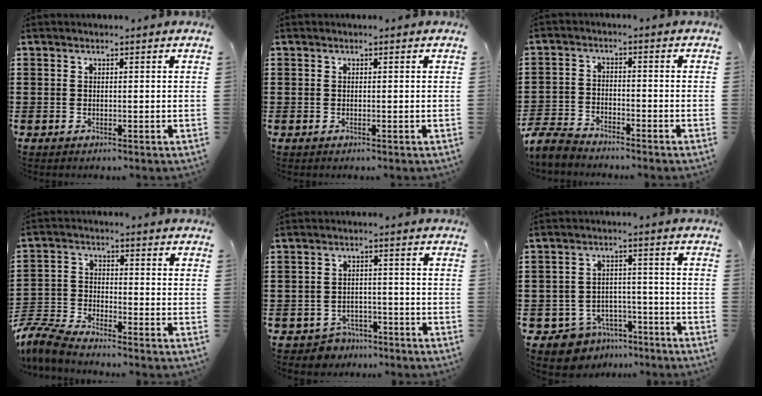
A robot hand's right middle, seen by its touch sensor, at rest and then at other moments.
{"total": 0.0}
{"total": 4.5, "force": [-4.4, 0.9, 0.9], "torque": [-0.045, -0.004, -0.098]}
{"total": 6.6, "force": [-6.3, 0.8, 1.7], "torque": [-0.056, -0.002, -0.130]}
{"total": 3.1, "force": [-2.9, 1.1, -0.2], "torque": [-0.008, 0.003, -0.064]}
{"total": 5.6, "force": [-5.1, 2.3, 0.4], "torque": [-0.027, 0.014, -0.106]}